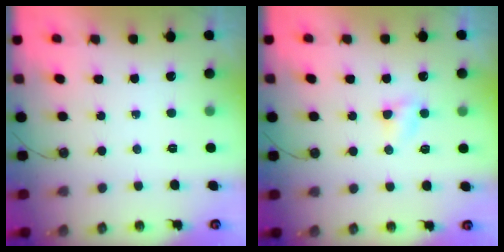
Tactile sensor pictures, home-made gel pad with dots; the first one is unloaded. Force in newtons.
{"total": 2.9, "press": 2.8, "slide": 0.2}